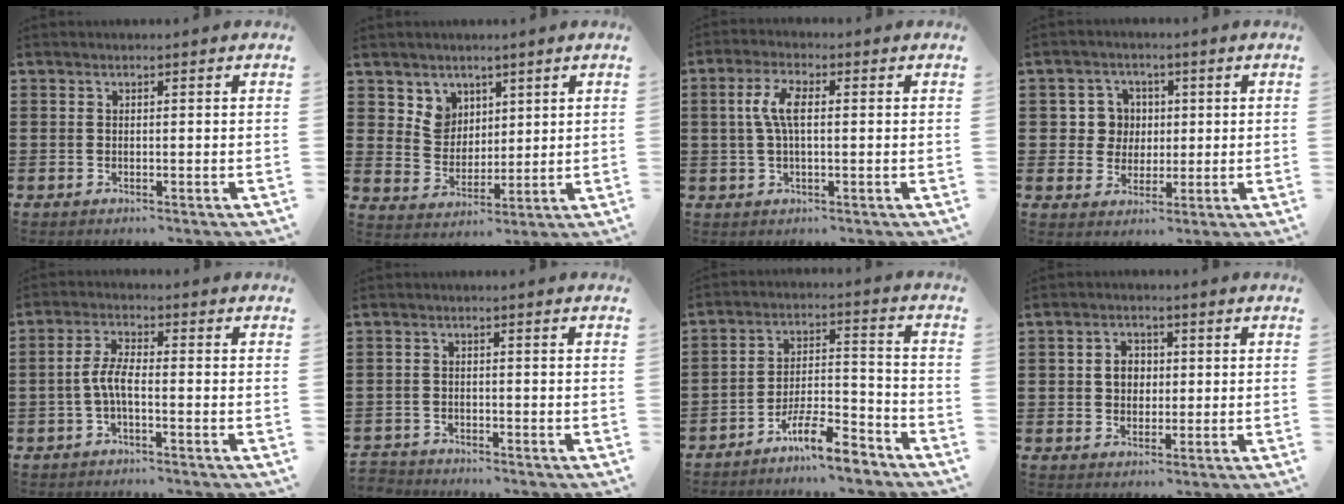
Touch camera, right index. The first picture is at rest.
{"total": 5.6, "force": [3.4, 4.4, 0.4], "torque": [-0.036, 0.003, 0.066]}
{"total": 5.3, "force": [0.4, 2.0, 4.9], "torque": [-0.109, 0.004, -0.001]}
{"total": 5.2, "force": [0.7, 4.9, 1.5], "torque": [-0.053, 0.018, 0.011]}
{"total": 4.2, "force": [-1.3, 1.1, 3.8], "torque": [-0.089, -0.002, -0.031]}
{"total": 2.1, "force": [-2.1, 0.2, -0.2], "torque": [-0.004, -0.002, -0.046]}
{"total": 8.8, "force": [-7.3, 1.5, 4.5], "torque": [-0.080, 0.018, -0.138]}
{"total": 3.4, "force": [0.2, 2.8, 1.8], "torque": [-0.044, 0.011, -0.001]}